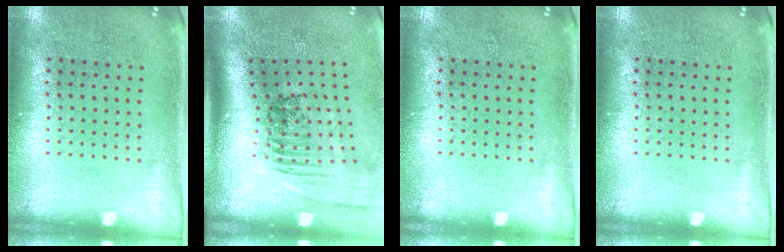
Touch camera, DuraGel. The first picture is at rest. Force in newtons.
{"total": 2.5, "press": 1.7, "slide": 1.8}
{"total": 0.0}
{"total": 0.0}